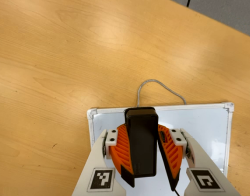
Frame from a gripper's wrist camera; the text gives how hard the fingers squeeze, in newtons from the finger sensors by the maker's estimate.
{"total": 9.4, "left": 9.6, "right": 9.2}